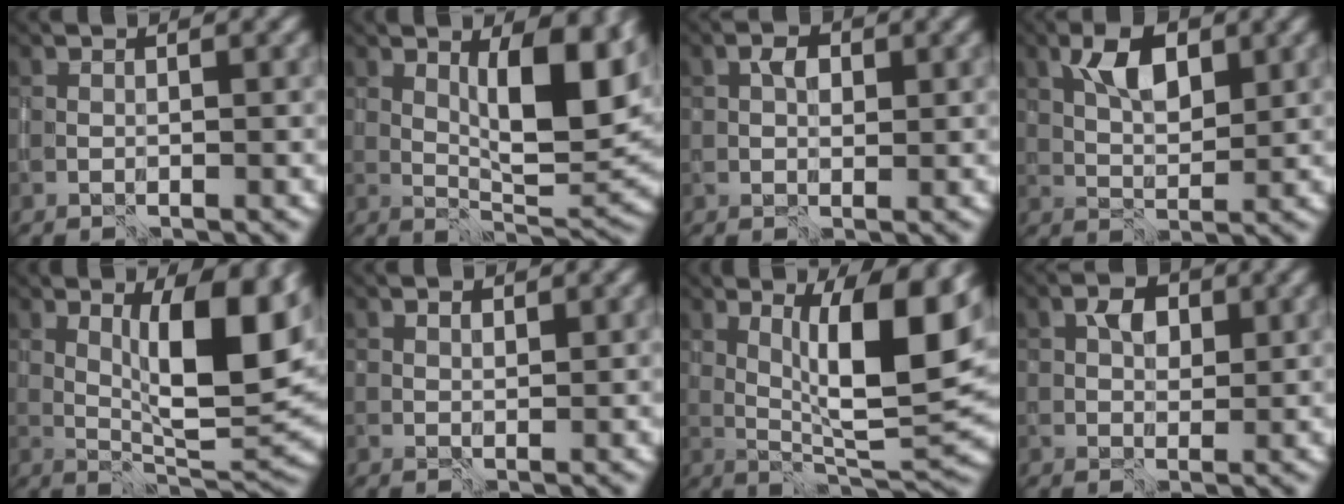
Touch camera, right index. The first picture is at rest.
{"total": 7.8, "force": [2.6, 2.6, 6.9], "torque": [-0.104, -0.007, 0.045]}
{"total": 2.2, "force": [0.6, 1.6, 1.4], "torque": [-0.026, 0.004, 0.011]}
{"total": 4.2, "force": [1.8, 2.1, 3.3], "torque": [-0.060, 0.005, 0.032]}
{"total": 9.2, "force": [2.6, 2.6, 8.5], "torque": [-0.126, -0.009, 0.047]}
{"total": 1.0, "force": [0.8, 0.5, 0.3], "torque": [-0.004, -0.002, 0.019]}
{"total": 9.9, "force": [2.6, 2.4, 9.3], "torque": [-0.140, -0.009, 0.048]}
{"total": 2.8, "force": [0.9, 2.0, 1.7], "torque": [-0.029, 0.004, 0.016]}